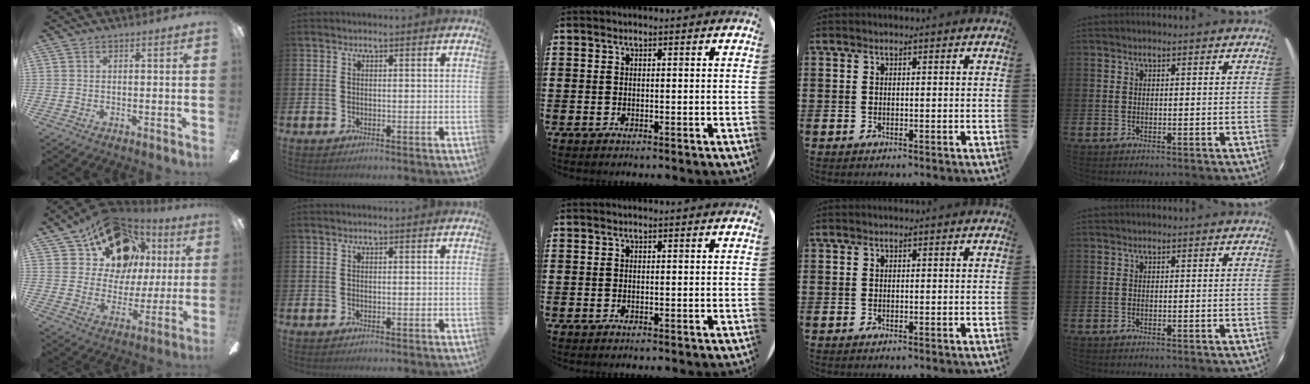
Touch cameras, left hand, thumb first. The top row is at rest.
{"thumb": {"total": 18.1, "force": [10.3, 12.6, 7.8], "torque": [-0.141, -0.040, 0.197]}}